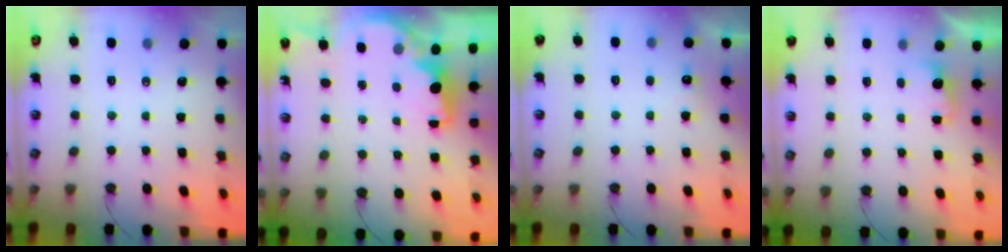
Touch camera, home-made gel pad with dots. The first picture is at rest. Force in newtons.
{"total": 2.1, "press": 2.0, "slide": 0.5}
{"total": 5.1, "press": 5.1, "slide": 0.8}
{"total": 2.4, "press": 2.3, "slide": 0.8}